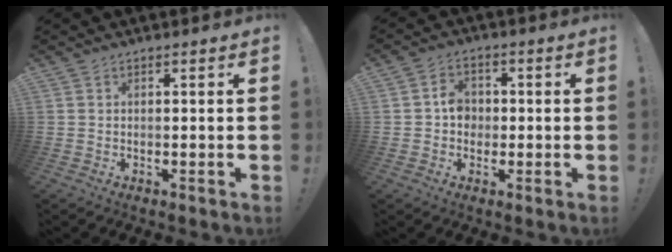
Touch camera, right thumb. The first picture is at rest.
{"total": 5.6, "force": [-0.7, 4.8, 2.7], "torque": [-0.045, 0.016, -0.010]}